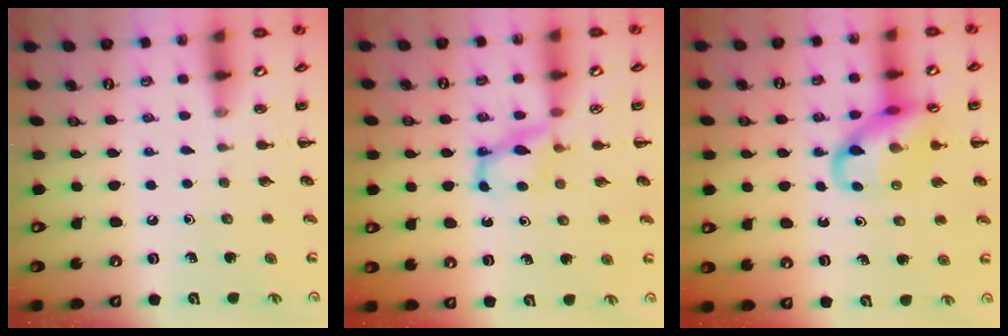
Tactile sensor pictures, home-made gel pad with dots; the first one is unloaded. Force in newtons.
{"total": 4.9, "press": 4.8, "slide": 1.1}
{"total": 14.2, "press": 14.0, "slide": 2.4}